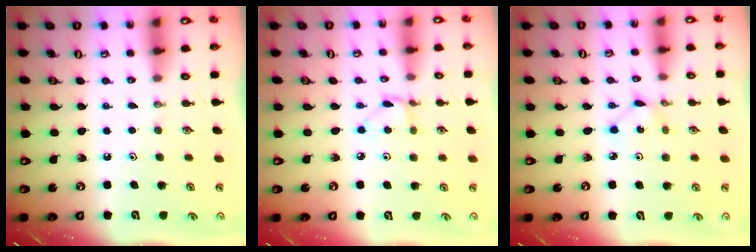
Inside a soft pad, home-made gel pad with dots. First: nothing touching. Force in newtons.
{"total": 2.8, "press": 2.7, "slide": 0.3}
{"total": 1.3, "press": 1.3, "slide": 0.0}